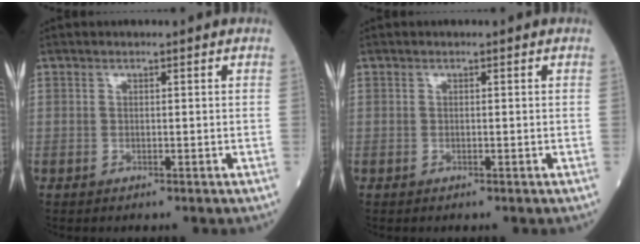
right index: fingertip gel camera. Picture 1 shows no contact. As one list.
[{"total": 0.0}]